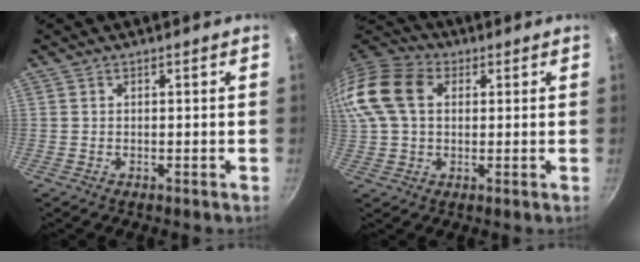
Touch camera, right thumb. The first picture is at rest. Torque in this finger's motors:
{"motor_torque": [0.32, 1.43, 0.68, -0.61, 0.17]}